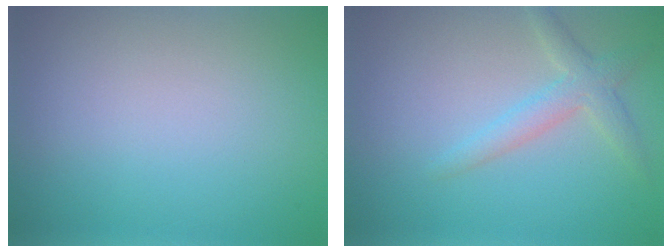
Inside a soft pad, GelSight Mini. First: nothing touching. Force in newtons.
{"total": 2.6, "press": 2.6, "slide": 0.1}